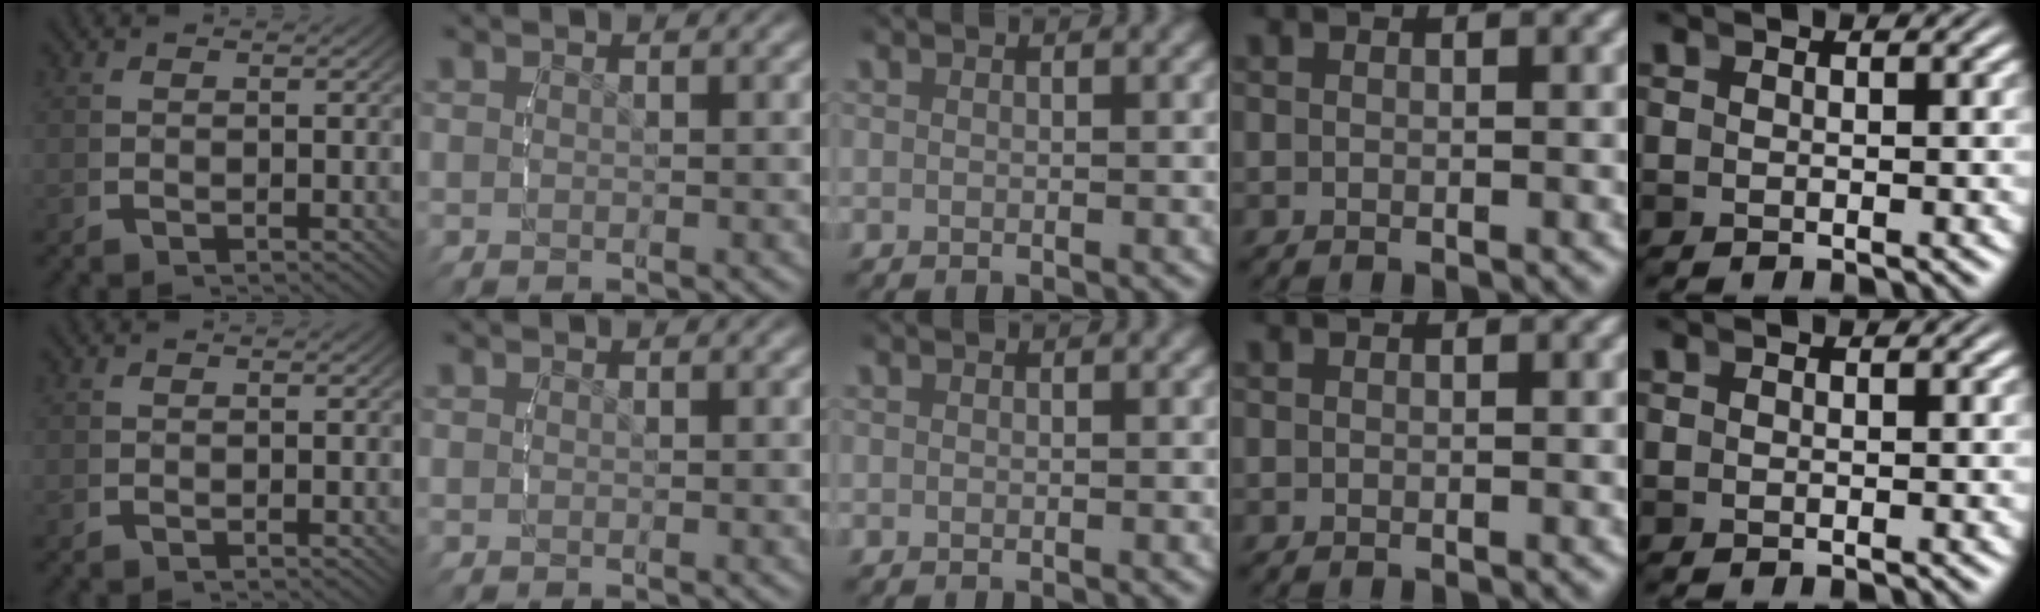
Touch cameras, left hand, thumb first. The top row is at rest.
{}